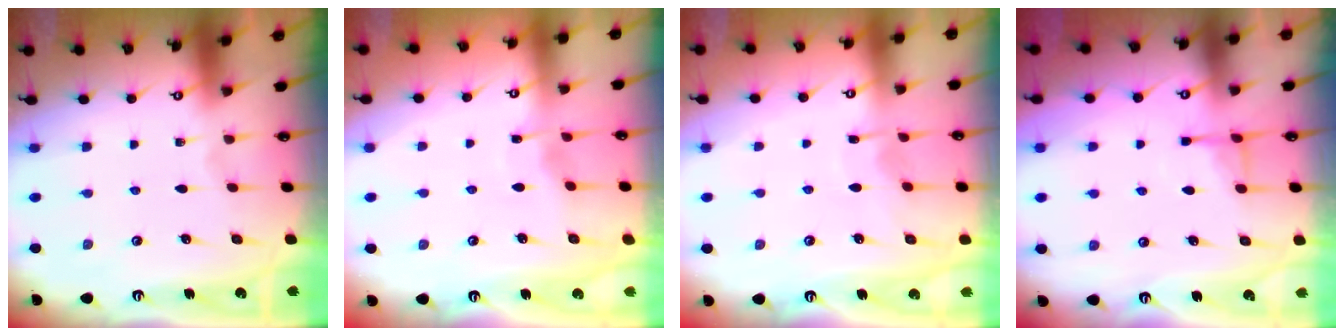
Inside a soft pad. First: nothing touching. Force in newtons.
{"total": 3.2, "press": 3.2, "slide": 0.4}
{"total": 4.4, "press": 4.4, "slide": 0.5}
{"total": 4.9, "press": 4.8, "slide": 0.9}